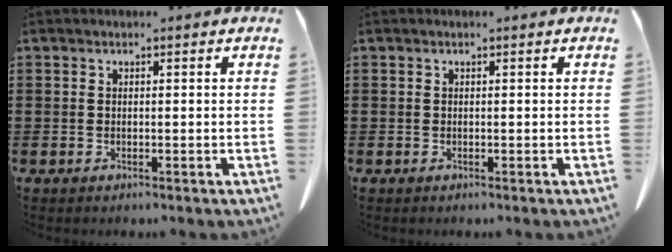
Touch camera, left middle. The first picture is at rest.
{"total": 0.0}